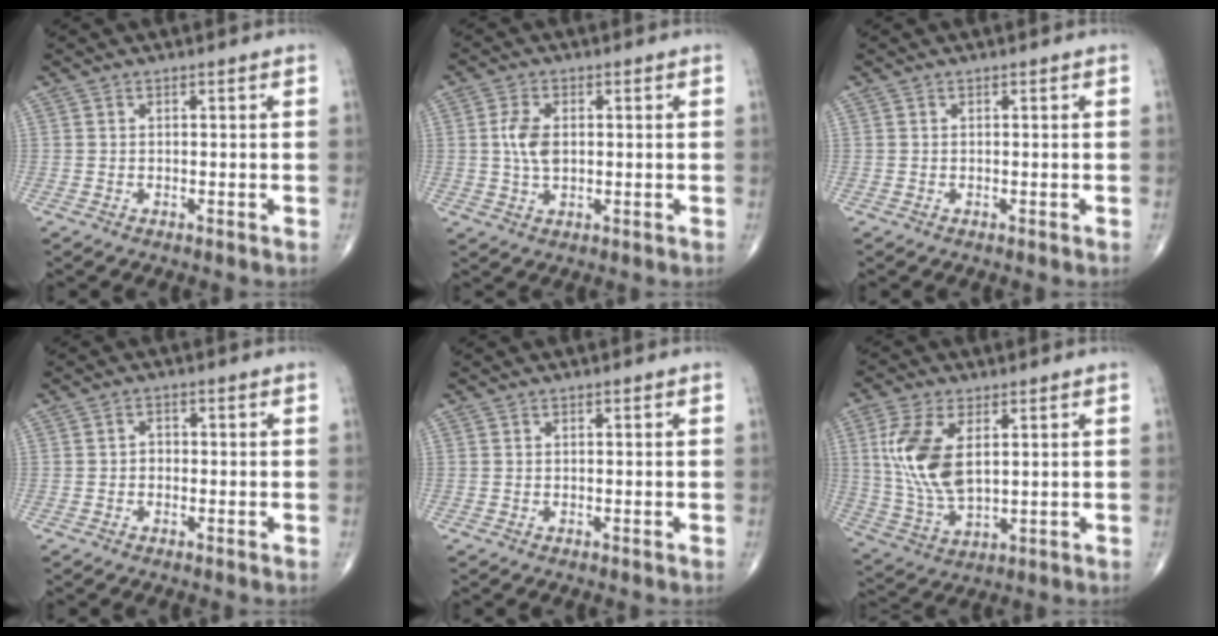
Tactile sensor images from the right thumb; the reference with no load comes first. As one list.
[{"total": 5.3, "force": [0.5, 3.1, 4.3], "torque": [-0.086, 0.001, 0.008]}, {"total": 0.0}, {"total": 1.6, "force": [-0.3, 1.3, 0.9], "torque": [-0.001, 0.009, -0.010]}, {"total": 0.0}, {"total": 12.9, "force": [3.1, 6.6, 10.6], "torque": [-0.221, -0.011, 0.070]}]